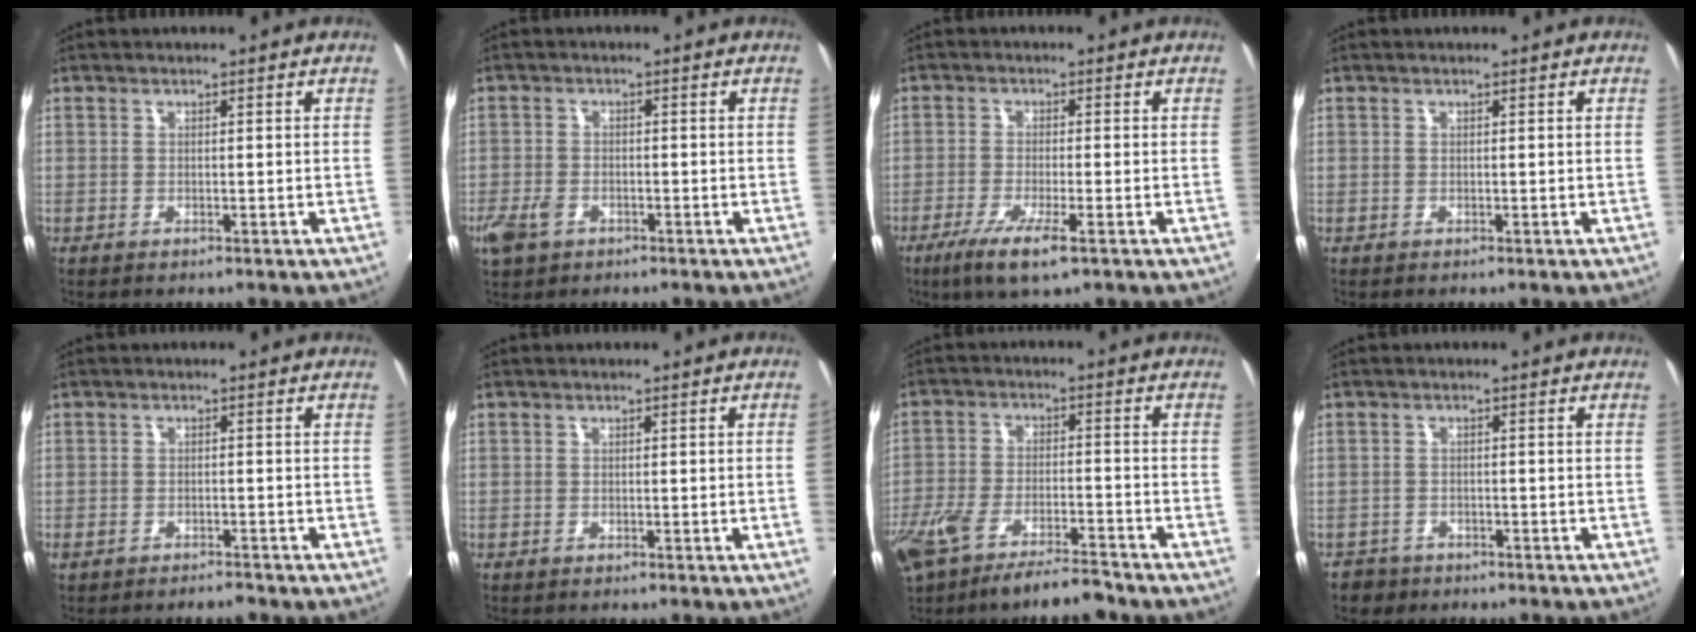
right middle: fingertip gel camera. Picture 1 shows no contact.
{"total": 4.0, "force": [-2.2, 2.4, 2.2], "torque": [-0.049, -0.002, -0.037]}
{"total": 6.3, "force": [-3.6, 0.5, 5.2], "torque": [-0.098, -0.018, -0.062]}
{"total": 0.0}
{"total": 2.0, "force": [-1.7, 0.6, 1.0], "torque": [-0.020, -0.002, -0.026]}
{"total": 0.6, "force": [-0.1, -0.1, 0.6], "torque": [-0.013, -0.001, 0.001]}
{"total": 11.7, "force": [-8.9, 2.4, 7.1], "torque": [-0.133, -0.014, -0.157]}
{"total": 2.7, "force": [-2.0, 1.8, -0.2], "torque": [-0.003, 0.006, -0.035]}